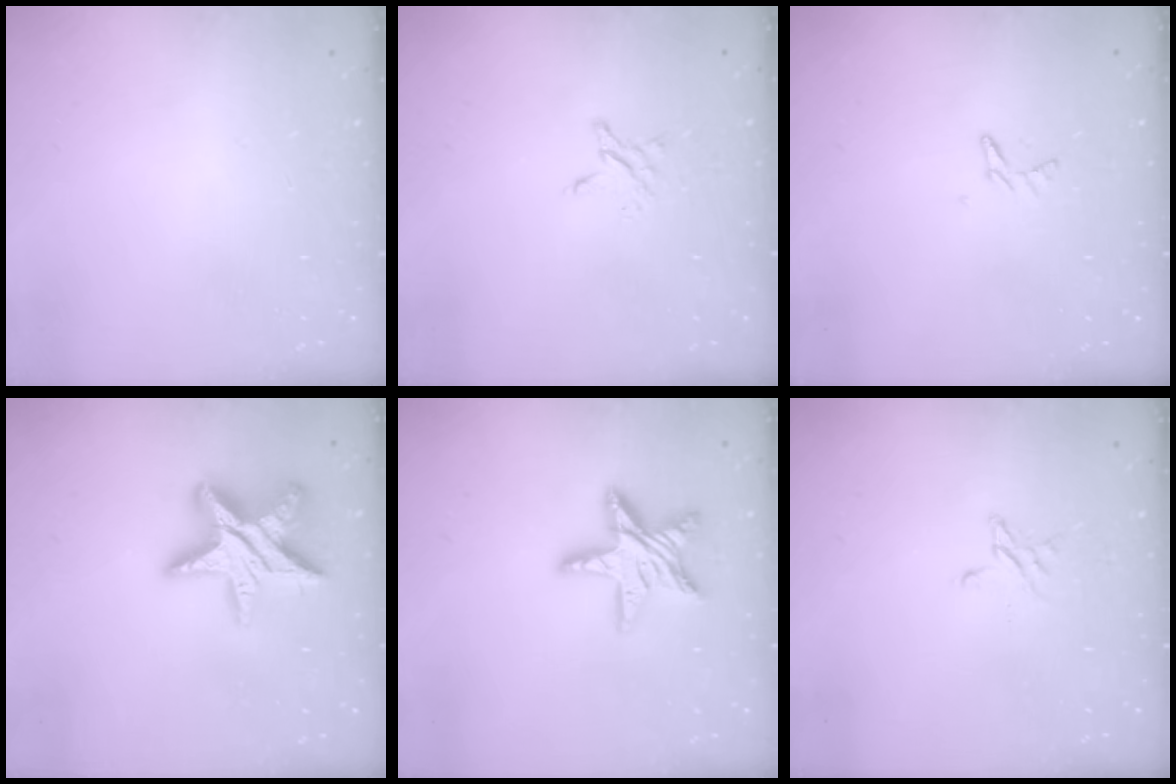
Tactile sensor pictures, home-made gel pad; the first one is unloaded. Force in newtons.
{"total": 2.8, "press": 2.8, "slide": 0.3}
{"total": 4.6, "press": 4.5, "slide": 0.5}
{"total": 17.9, "press": 17.8, "slide": 1.2}
{"total": 13.9, "press": 13.9, "slide": 1.1}
{"total": 3.1, "press": 3.0, "slide": 0.3}